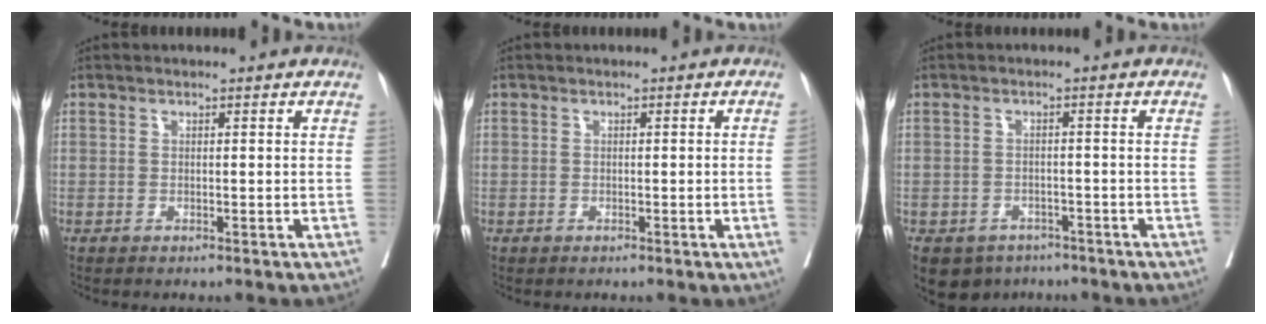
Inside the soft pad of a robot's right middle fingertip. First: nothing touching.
{"total": 1.2, "force": [-0.3, -0.4, 1.1], "torque": [-0.015, 0.001, -0.003]}
{"total": 7.5, "force": [-5.2, 5.1, 1.8], "torque": [-0.029, 0.000, -0.073]}